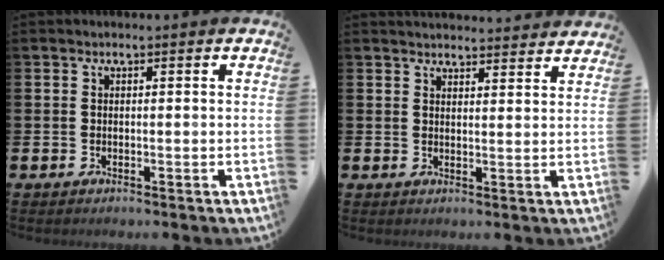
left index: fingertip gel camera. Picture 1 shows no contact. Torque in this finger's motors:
{"motor_torque": [0.80, -1.31, 0.14, 0.00]}